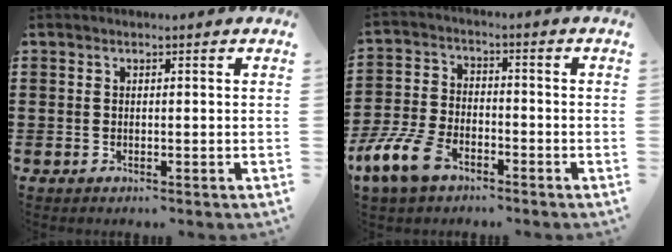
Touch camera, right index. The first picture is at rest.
{"total": 8.4, "force": [-5.6, 3.9, 5.0], "torque": [-0.131, 0.003, -0.113]}